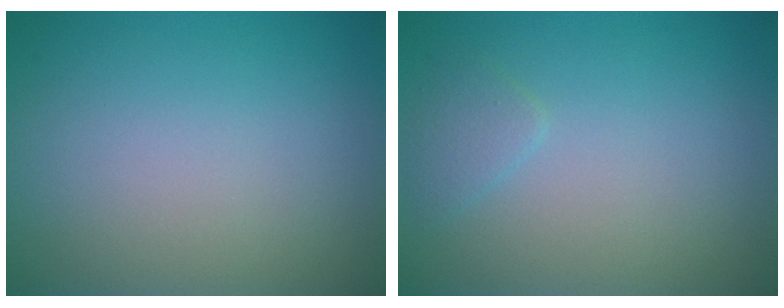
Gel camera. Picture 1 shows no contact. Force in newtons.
{"total": 1.2, "press": 1.2, "slide": 0.1}